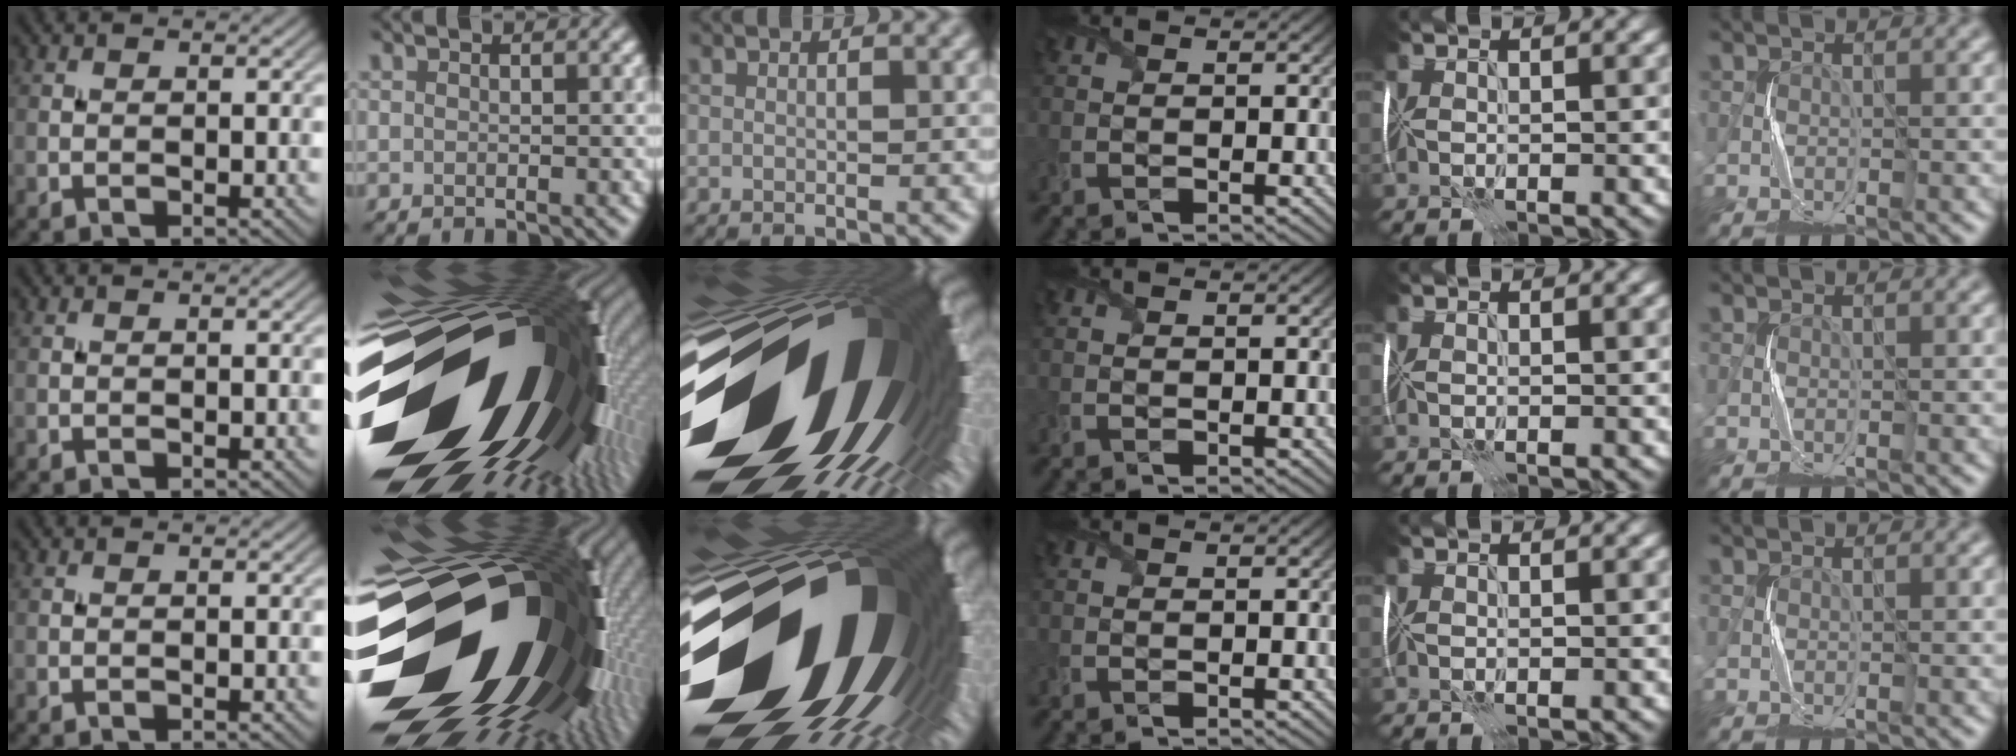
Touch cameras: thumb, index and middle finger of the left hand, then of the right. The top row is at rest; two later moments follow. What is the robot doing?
{"motion": "fold", "object": "shipping label"}